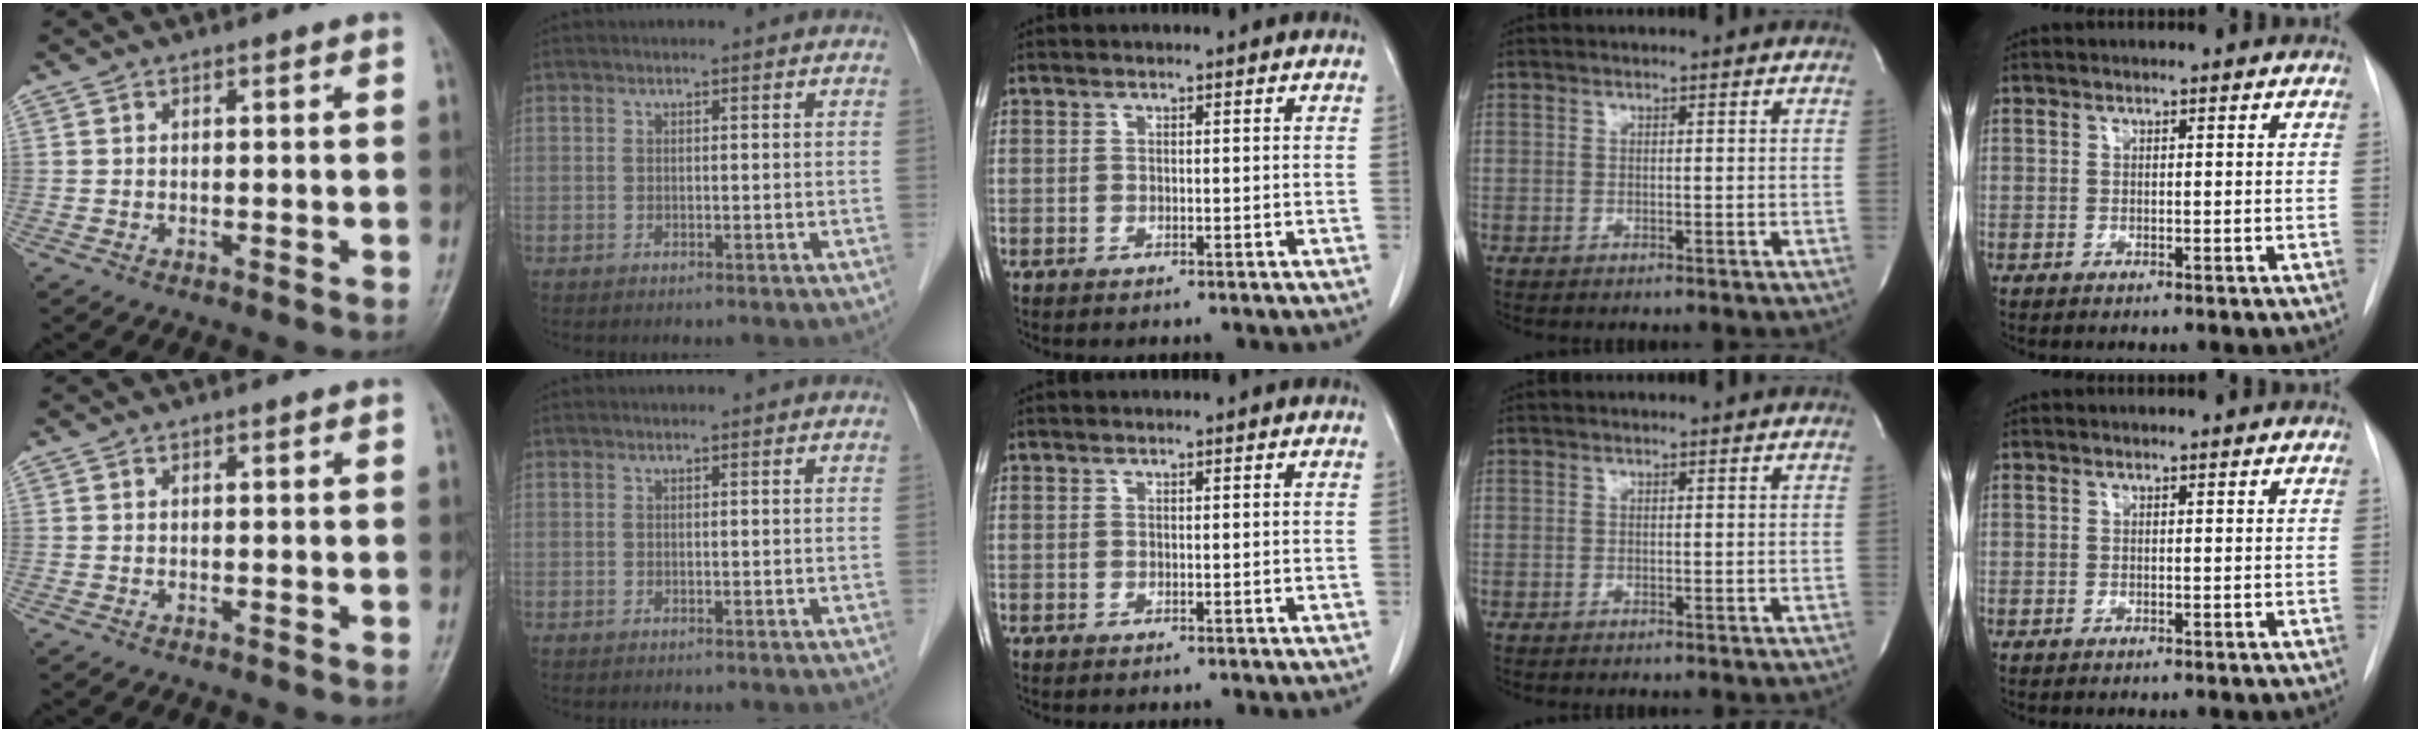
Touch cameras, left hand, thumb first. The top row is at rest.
{}